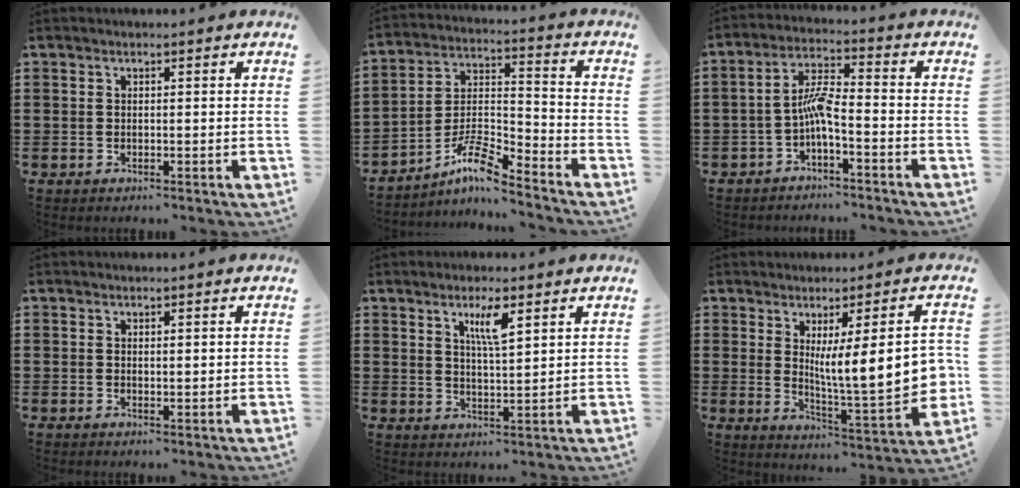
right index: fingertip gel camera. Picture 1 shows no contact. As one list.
[{"total": 8.4, "force": [-6.6, 1.7, 4.9], "torque": [-0.105, 0.002, -0.129]}, {"total": 5.4, "force": [-1.9, 1.1, 4.9], "torque": [-0.104, 0.002, -0.041]}, {"total": 0.7, "force": [0.5, 0.3, 0.5], "torque": [-0.010, 0.002, 0.009]}, {"total": 5.0, "force": [2.9, 1.0, 4.0], "torque": [-0.079, 0.004, 0.046]}, {"total": 12.1, "force": [1.8, 2.0, 11.8], "torque": [-0.190, -0.019, 0.031]}]